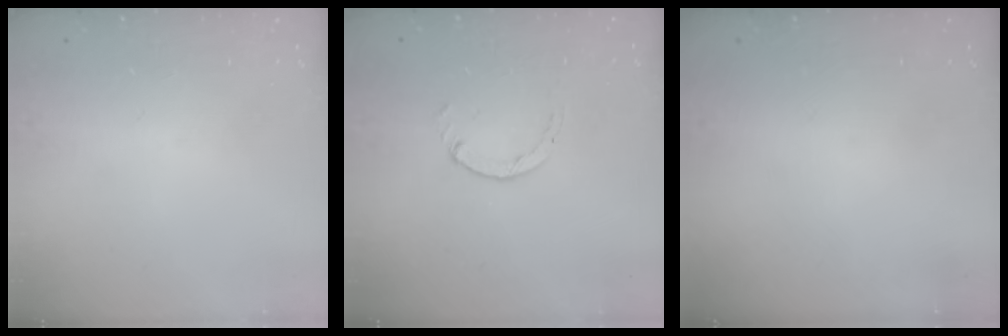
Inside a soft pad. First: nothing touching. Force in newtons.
{"total": 0.7, "press": 0.7, "slide": 0.2}
{"total": 0.0}